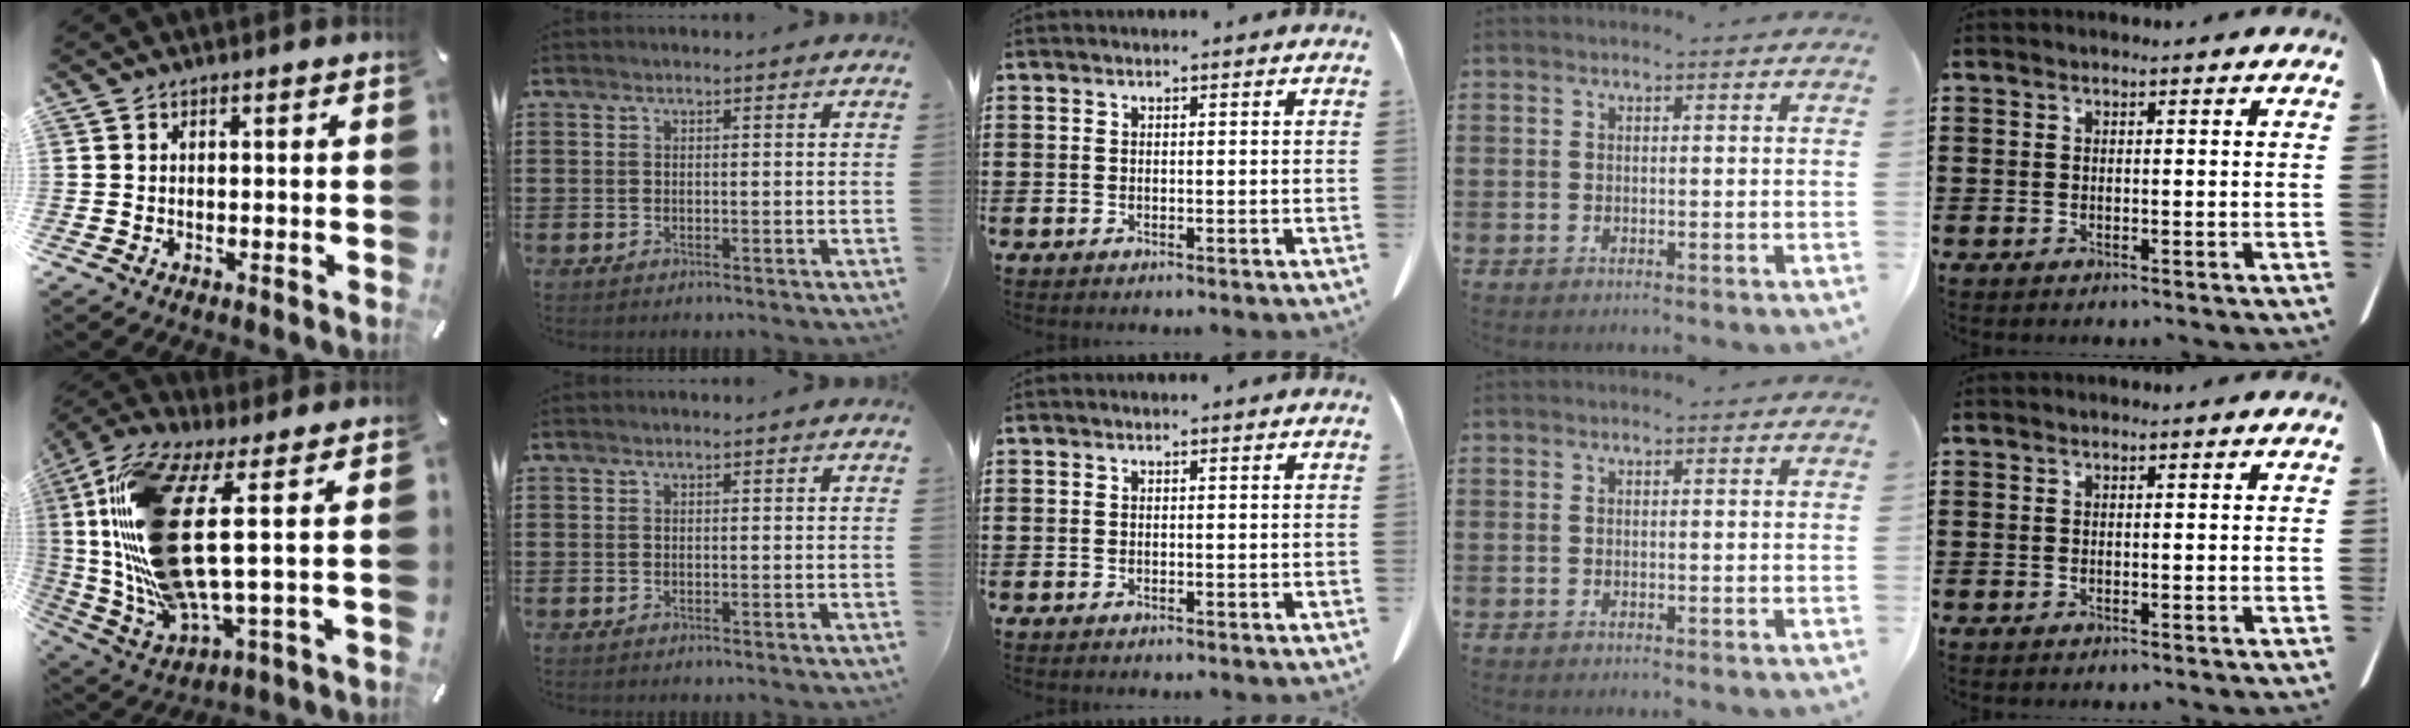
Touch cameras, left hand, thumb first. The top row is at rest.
{"thumb": {"total": 23.0, "force": [4.1, 7.6, 21.3], "torque": [-0.456, -0.026, 0.068]}}